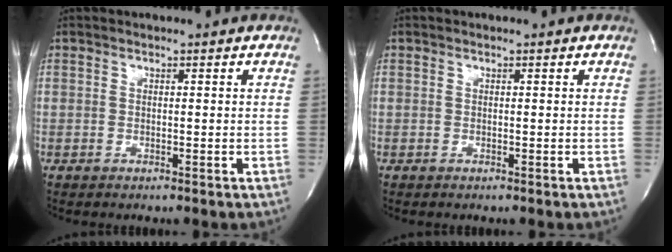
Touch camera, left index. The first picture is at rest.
{"total": 0.0}